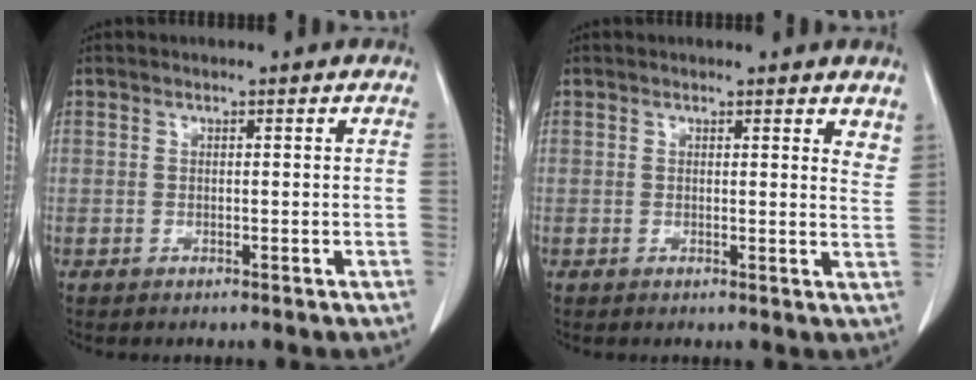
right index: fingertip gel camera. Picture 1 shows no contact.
{"total": 4.4, "force": [3.9, 1.1, 1.7], "torque": [-0.012, -0.018, 0.028]}